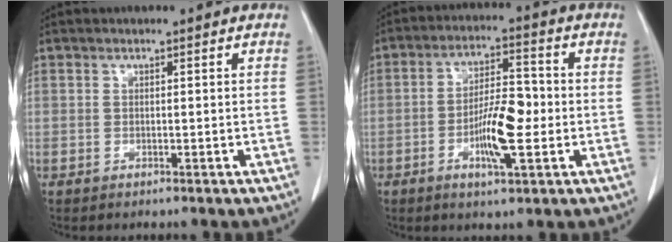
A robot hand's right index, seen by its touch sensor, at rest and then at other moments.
{"total": 9.0, "force": [-2.0, 2.1, 8.6], "torque": [-0.157, 0.006, -0.033]}